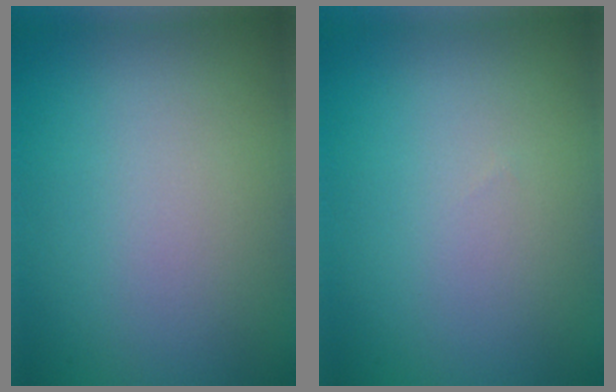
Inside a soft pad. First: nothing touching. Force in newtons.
{"total": 0.0}